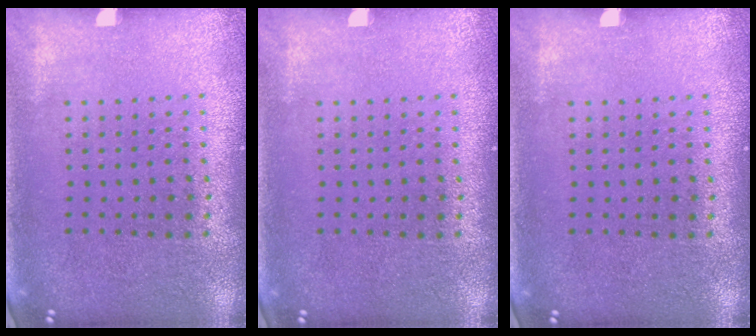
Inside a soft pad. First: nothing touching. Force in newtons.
{"total": 0.0}
{"total": 0.0}